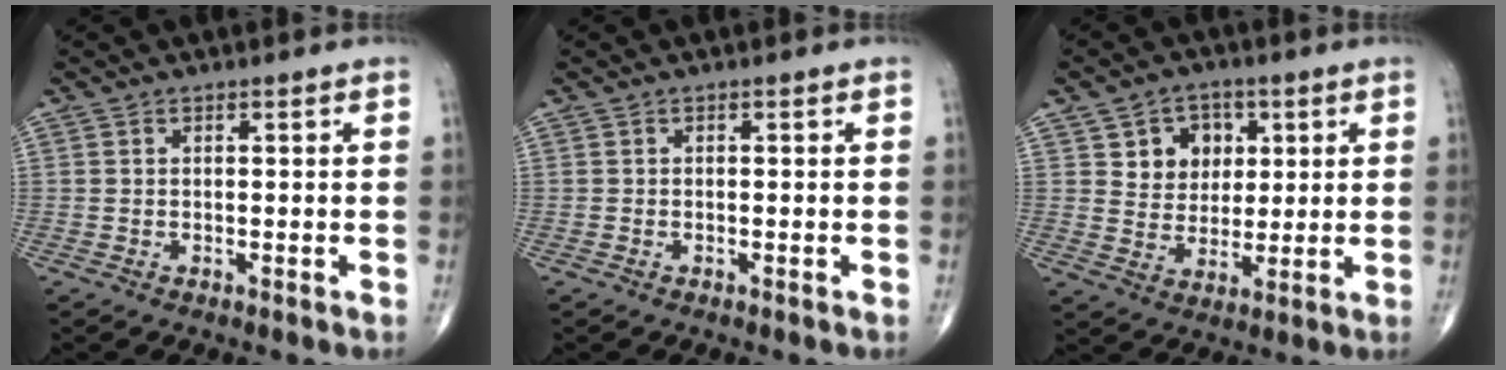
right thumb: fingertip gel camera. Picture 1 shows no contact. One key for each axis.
{"total": 0.0}
{"total": 8.4, "fx": 3.0, "fy": 6.9, "fz": 3.8, "tx": -0.017, "ty": -0.009, "tz": 0.050}